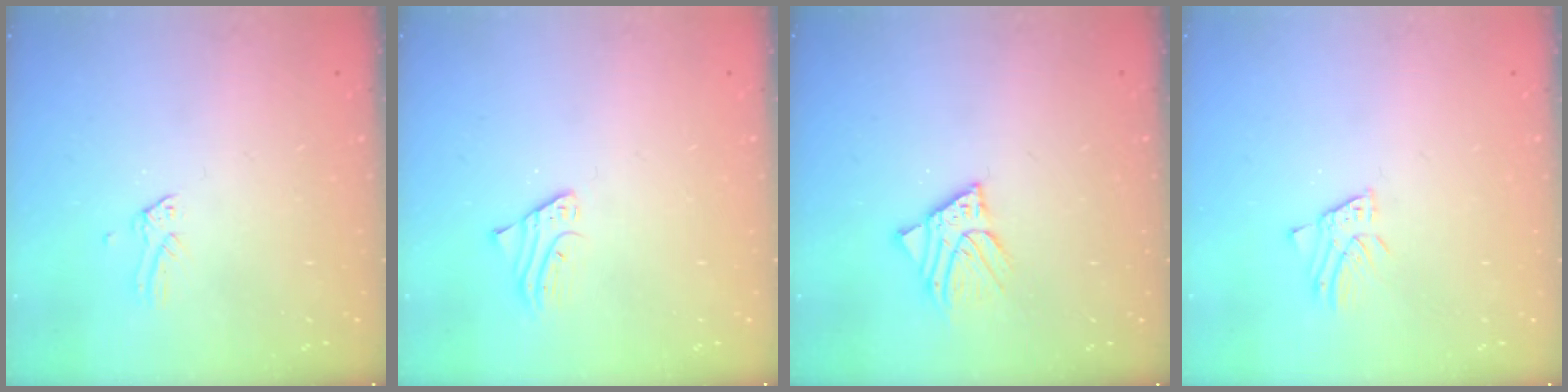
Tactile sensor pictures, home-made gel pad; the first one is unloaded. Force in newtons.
{"total": 2.6, "press": 2.6, "slide": 0.2}
{"total": 5.5, "press": 5.5, "slide": 0.6}
{"total": 2.1, "press": 2.1, "slide": 0.1}